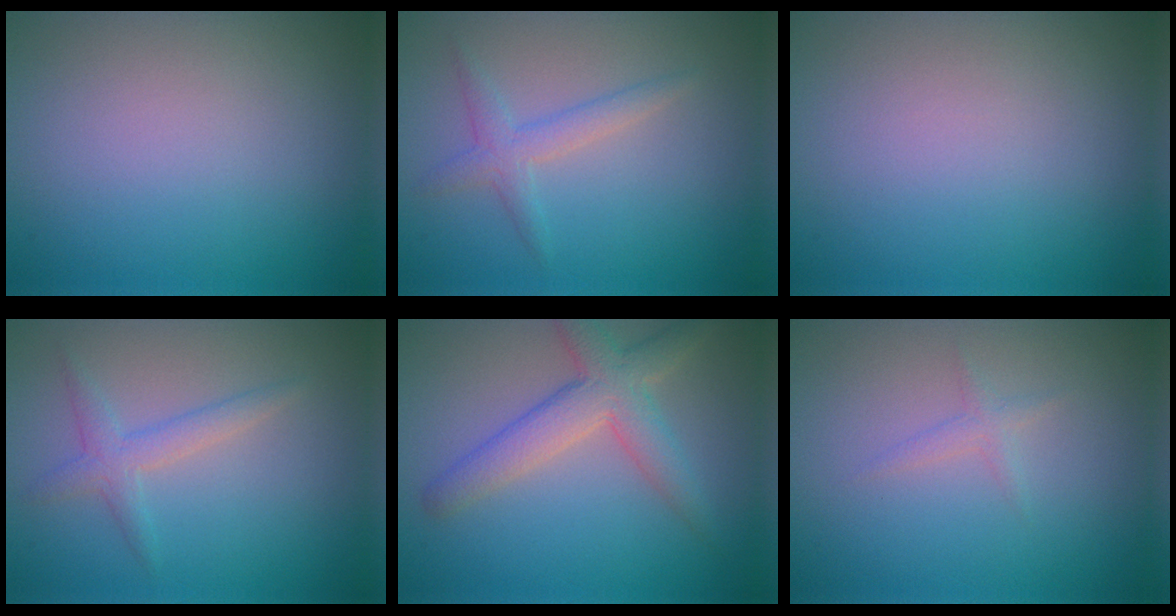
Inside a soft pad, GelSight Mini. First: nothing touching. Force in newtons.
{"total": 2.0, "press": 2.0, "slide": 0.0}
{"total": 0.0}
{"total": 2.0, "press": 2.0, "slide": 0.0}
{"total": 4.6, "press": 4.6, "slide": 0.3}
{"total": 0.5, "press": 0.5, "slide": 0.0}